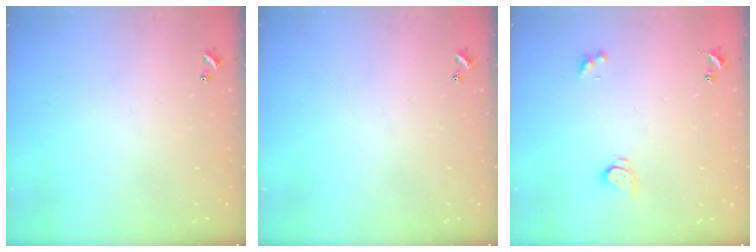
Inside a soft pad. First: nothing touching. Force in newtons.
{"total": 0.0}
{"total": 2.6, "press": 2.6, "slide": 0.2}